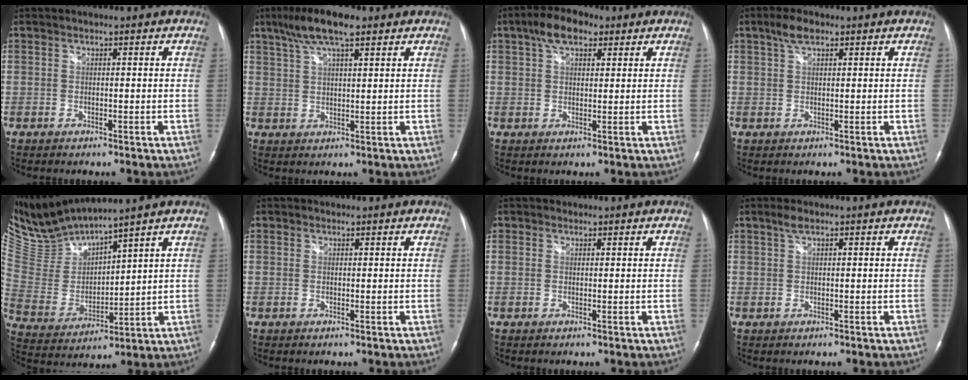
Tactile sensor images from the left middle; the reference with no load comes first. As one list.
[{"total": 8.8, "force": [5.8, 1.8, 6.3], "torque": [-0.125, 0.021, 0.100]}, {"total": 6.2, "force": [3.5, 3.1, 4.1], "torque": [-0.081, 0.025, 0.061]}, {"total": 3.0, "force": [1.9, 1.3, 2.0], "torque": [-0.044, 0.012, 0.037]}, {"total": 9.6, "force": [9.4, -0.9, 1.8], "torque": [-0.065, -0.009, 0.212]}, {"total": 0.8, "force": [0.4, 0.6, 0.1], "torque": [0.001, 0.001, 0.004]}, {"total": 0.9, "force": [0.5, 0.7, 0.1], "torque": [0.002, 0.000, 0.004]}, {"total": 1.4, "force": [0.9, 0.5, 1.0], "torque": [-0.020, 0.010, 0.017]}]